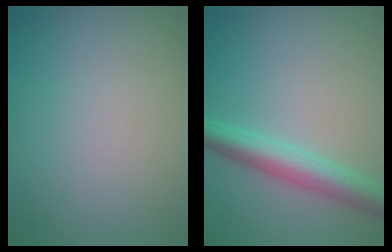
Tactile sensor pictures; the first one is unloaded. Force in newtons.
{"total": 4.5, "press": 4.5, "slide": 0.1}